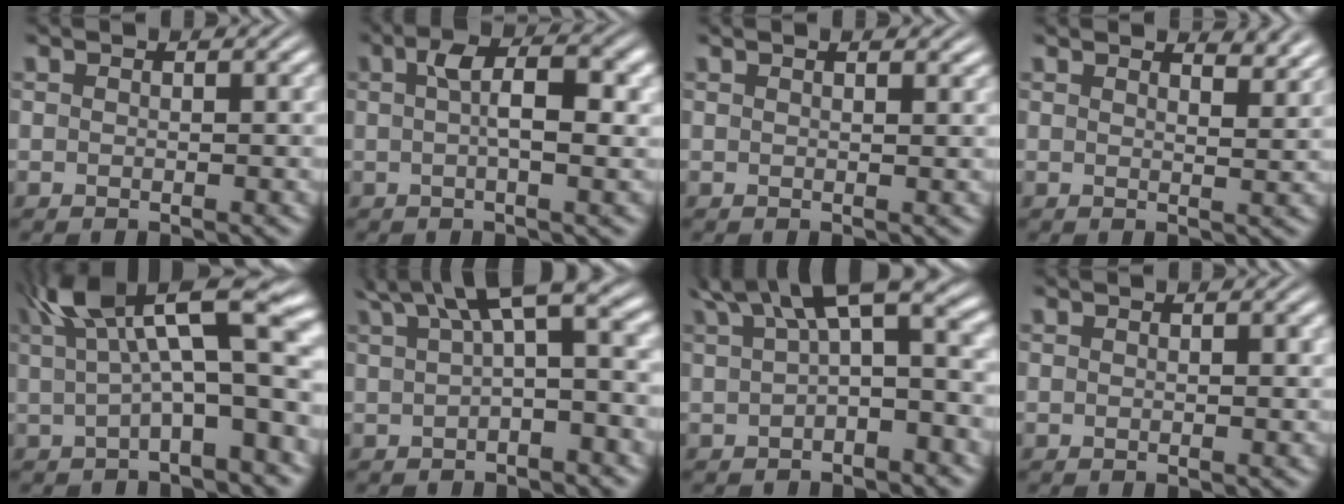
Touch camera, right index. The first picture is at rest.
{"total": 4.5, "force": [0.7, 1.4, 4.2], "torque": [-0.066, 0.008, 0.003]}
{"total": 1.0, "force": [0.9, -0.1, 0.3], "torque": [-0.002, -0.001, 0.014]}
{"total": 2.8, "force": [2.7, 0.1, 0.7], "torque": [-0.007, -0.007, 0.043]}
{"total": 9.9, "force": [1.9, 3.9, 8.9], "torque": [-0.121, 0.017, 0.027]}
{"total": 7.2, "force": [3.0, 2.4, 6.1], "torque": [-0.076, 0.028, 0.041]}
{"total": 7.5, "force": [2.5, 2.9, 6.4], "torque": [-0.085, 0.020, 0.035]}
{"total": 0.0}